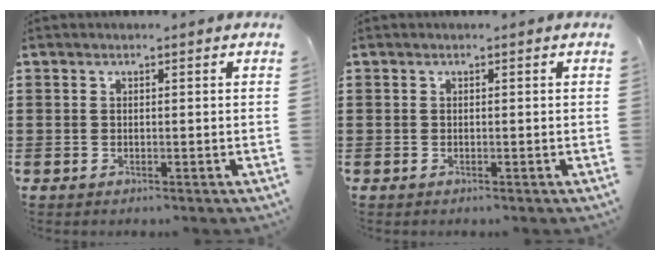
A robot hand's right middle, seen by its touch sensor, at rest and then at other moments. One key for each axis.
{"total": 0.0}